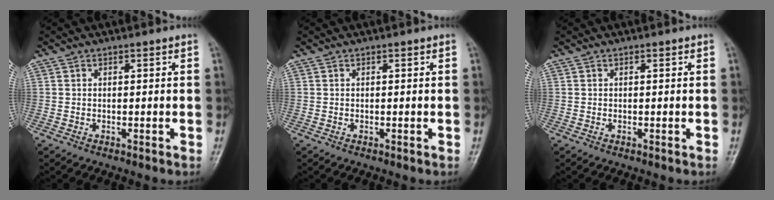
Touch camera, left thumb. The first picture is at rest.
{"total": 0.0}
{"total": 0.0}